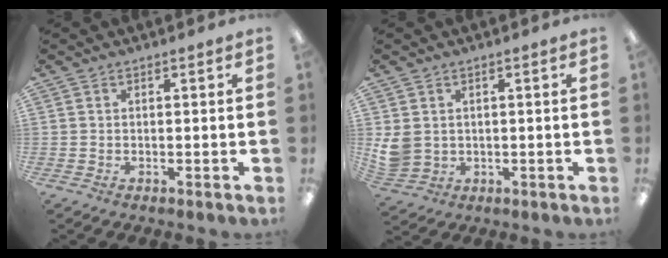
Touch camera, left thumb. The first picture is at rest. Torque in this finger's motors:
{"motor_torque": [-0.01, 0.36, 0.29, -0.28, 0.03]}